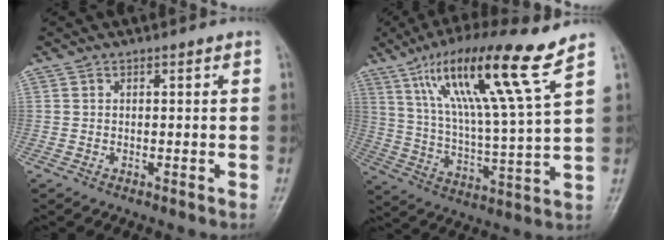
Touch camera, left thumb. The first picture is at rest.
{"total": 18.8, "force": [11.0, 0.9, 15.3], "torque": [-0.263, -0.044, 0.193]}